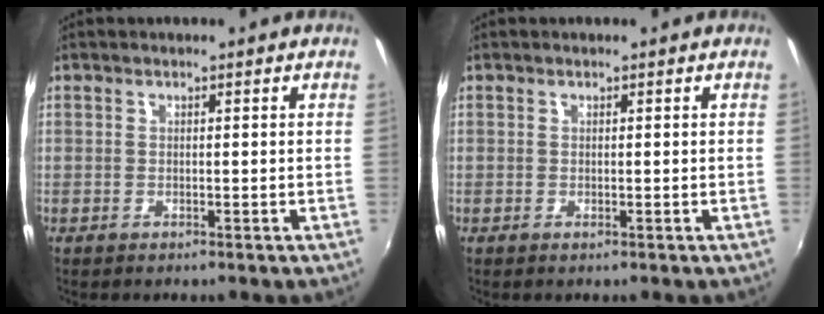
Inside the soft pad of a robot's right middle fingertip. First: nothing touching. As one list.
[{"total": 0.0}]